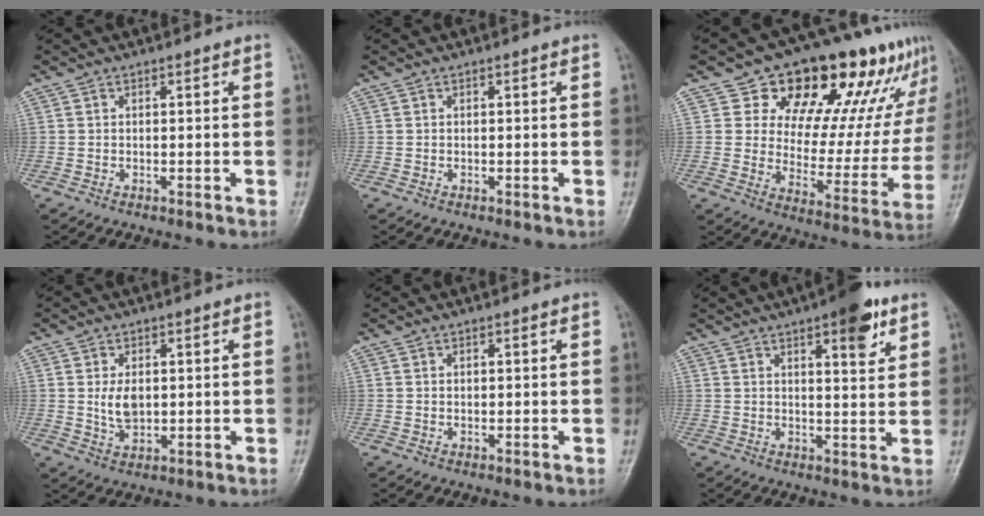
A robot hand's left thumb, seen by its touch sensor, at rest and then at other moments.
{"total": 0.0}
{"total": 24.0, "force": [15.0, 12.7, 13.8], "torque": [-0.129, -0.050, 0.213]}
{"total": 4.9, "force": [0.6, 3.2, 3.8], "torque": [-0.058, -0.009, 0.017]}
{"total": 0.7, "force": [0.2, 0.6, 0.4], "torque": [-0.004, 0.000, 0.004]}
{"total": 8.8, "force": [4.9, 2.7, 6.8], "torque": [-0.075, -0.021, 0.064]}